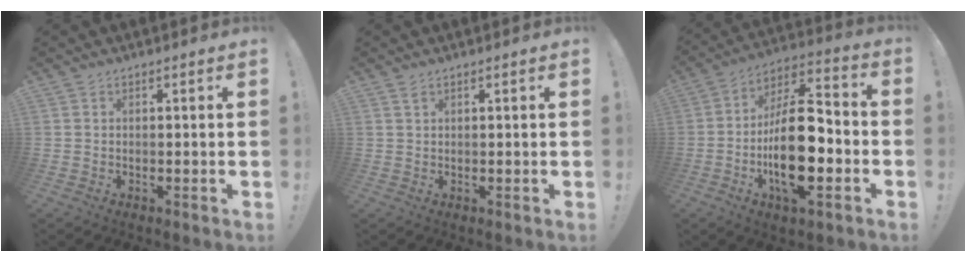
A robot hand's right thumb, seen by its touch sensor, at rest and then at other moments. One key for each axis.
{"total": 1.3, "fx": 0.9, "fy": 0.5, "fz": 0.8, "tx": -0.009, "ty": -0.003, "tz": 0.015}
{"total": 20.7, "fx": -5.2, "fy": 9.0, "fz": 17.9, "tx": -0.322, "ty": 0.022, "tz": -0.082}